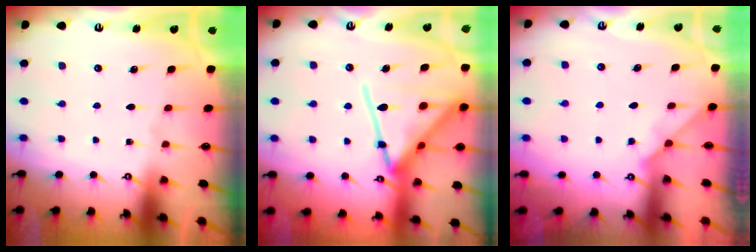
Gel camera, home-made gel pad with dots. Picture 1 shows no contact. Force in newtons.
{"total": 19.5, "press": 19.4, "slide": 1.7}
{"total": 2.4, "press": 2.3, "slide": 0.4}